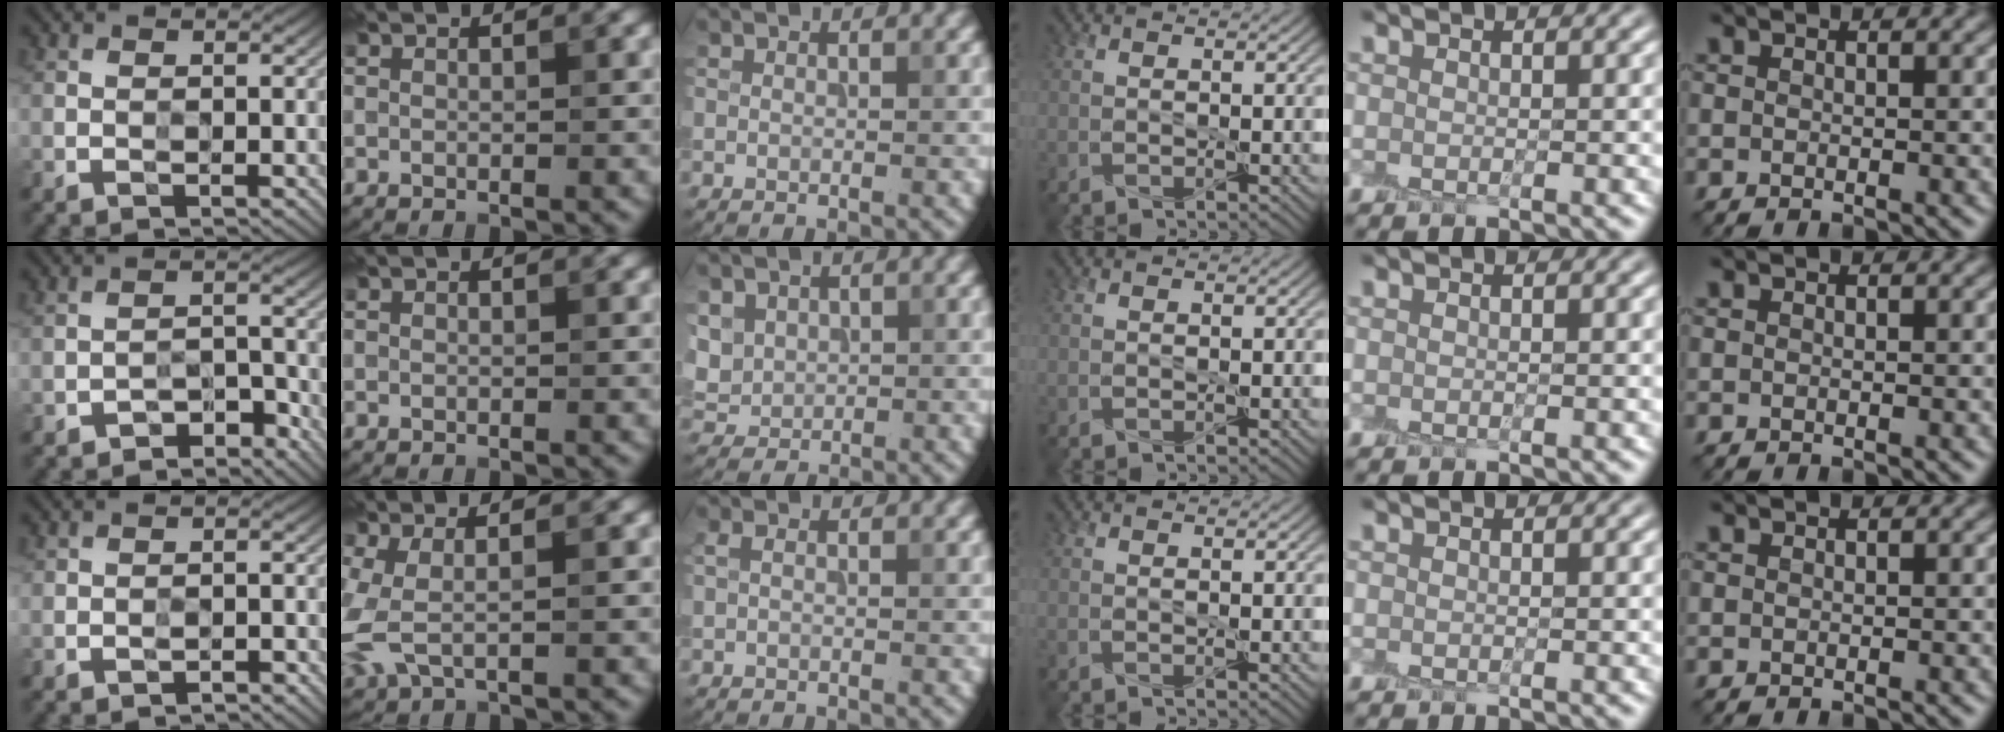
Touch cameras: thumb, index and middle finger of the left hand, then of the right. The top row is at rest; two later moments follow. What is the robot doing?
{"motion": "peel", "object": "aluminum foil"}